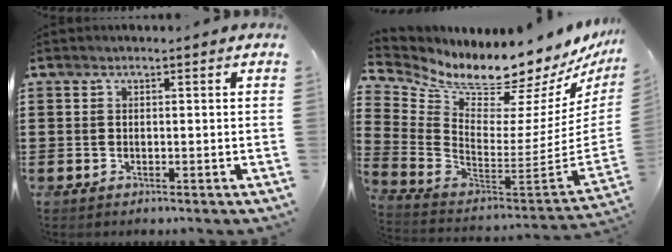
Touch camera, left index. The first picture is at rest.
{"total": 8.3, "force": [8.0, 0.9, 2.0], "torque": [-0.081, -0.081, 0.129]}